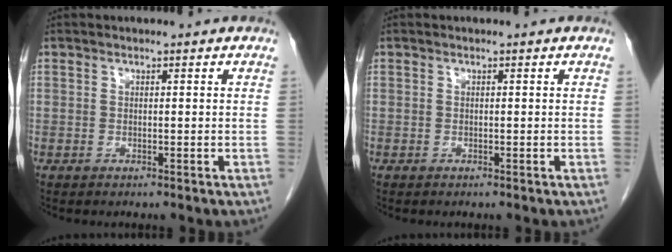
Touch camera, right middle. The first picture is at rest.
{"total": 0.0}